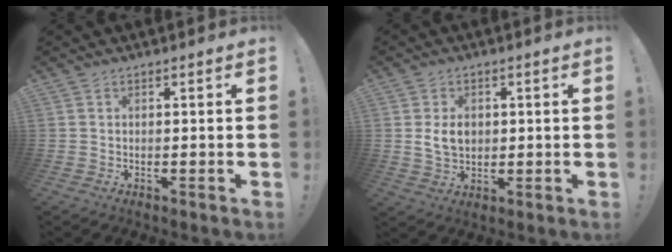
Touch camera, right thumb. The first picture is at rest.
{"total": 6.7, "force": [0.8, 5.2, 4.0], "torque": [-0.059, 0.000, 0.014]}